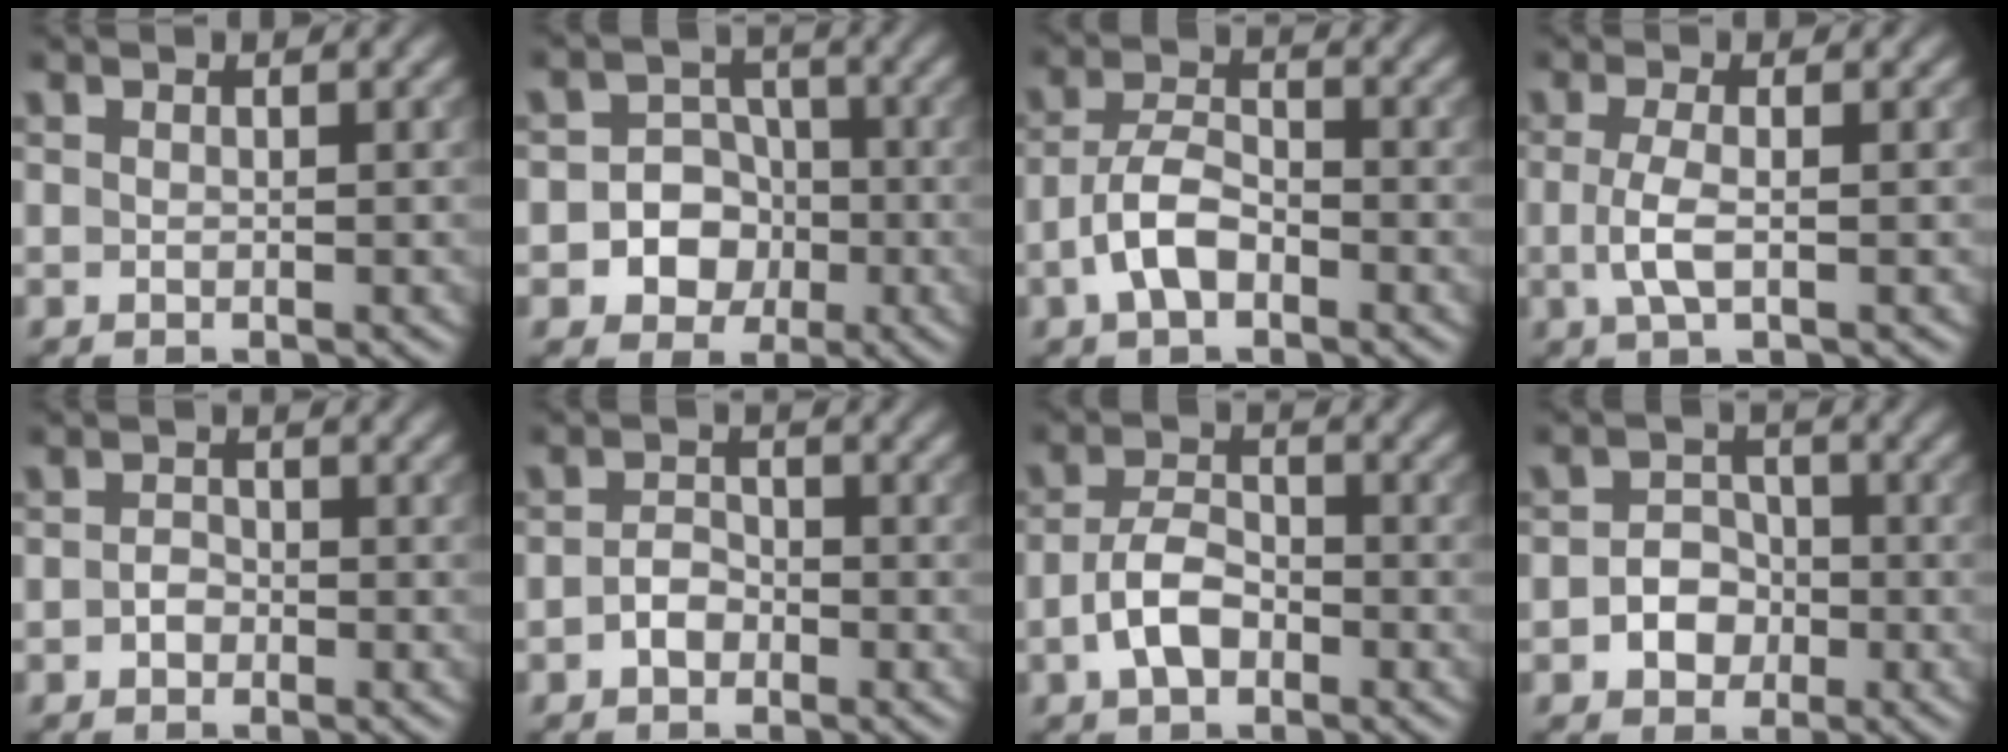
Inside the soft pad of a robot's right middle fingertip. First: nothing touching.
{"total": 6.0, "force": [-1.7, 5.5, 1.9], "torque": [-0.009, 0.015, -0.050]}
{"total": 3.8, "force": [-1.8, 1.8, 2.8], "torque": [-0.052, 0.008, -0.043]}
{"total": 2.5, "force": [-0.3, 0.7, 2.4], "torque": [-0.055, -0.005, -0.008]}
{"total": 1.2, "force": [-0.5, 0.9, 0.6], "torque": [-0.011, 0.000, -0.011]}
{"total": 1.9, "force": [-0.9, 1.3, 1.0], "torque": [-0.019, 0.004, -0.020]}
{"total": 3.7, "force": [-1.6, 2.1, 2.6], "torque": [-0.049, 0.006, -0.036]}
{"total": 3.1, "force": [-1.1, 2.5, 1.4], "torque": [-0.008, 0.004, -0.026]}